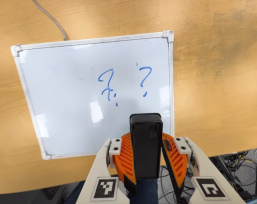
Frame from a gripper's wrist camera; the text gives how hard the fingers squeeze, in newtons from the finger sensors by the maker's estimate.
{"total": 6.6, "left": 6.9, "right": 6.2}